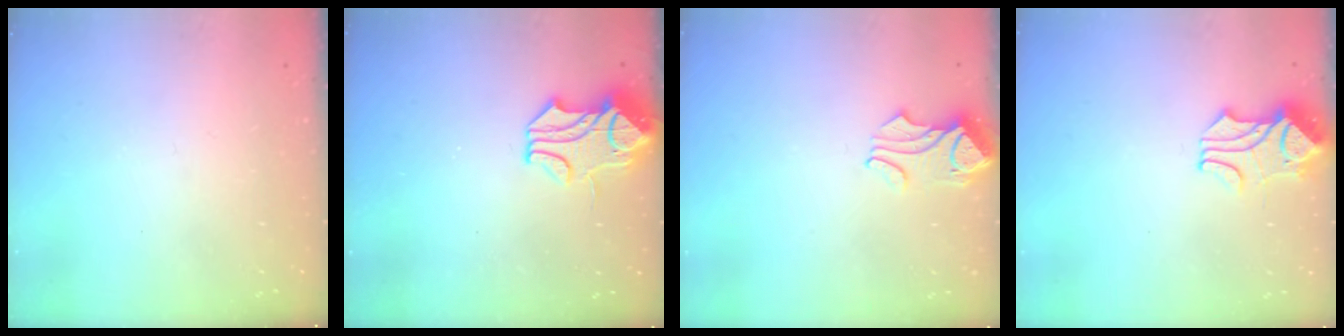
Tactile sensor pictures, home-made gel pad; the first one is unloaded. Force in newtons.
{"total": 1.8, "press": 1.1, "slide": 1.4}
{"total": 0.9, "press": 0.8, "slide": 0.5}
{"total": 1.6, "press": 1.2, "slide": 1.0}